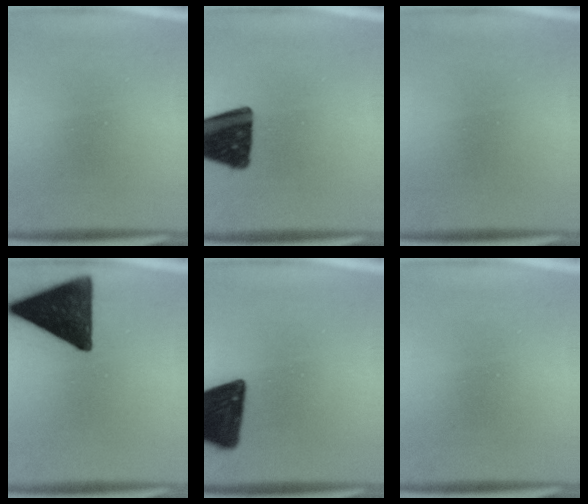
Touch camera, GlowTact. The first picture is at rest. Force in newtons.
{"total": 17.7}
{"total": 1.6}
{"total": 16.3}
{"total": 17.7}
{"total": 0.0}